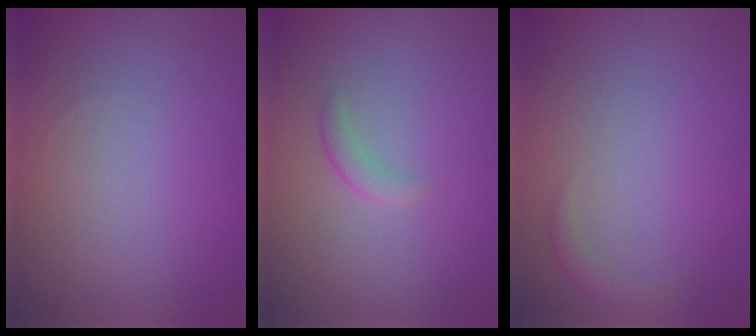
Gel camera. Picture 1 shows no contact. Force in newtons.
{"total": 1.2, "press": 1.2, "slide": 0.1}
{"total": 1.2, "press": 1.2, "slide": 0.2}